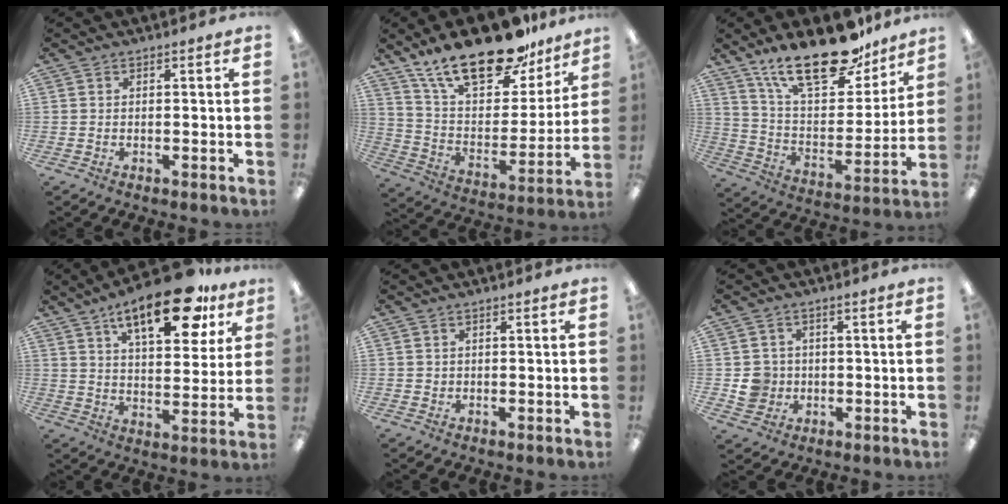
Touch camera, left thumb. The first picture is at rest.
{"total": 23.9, "force": [17.4, 10.1, 12.9], "torque": [-0.214, -0.111, 0.304]}
{"total": 24.1, "force": [17.3, 9.7, 13.6], "torque": [-0.221, -0.104, 0.301]}
{"total": 19.4, "force": [11.9, 7.8, 13.2], "torque": [-0.188, -0.057, 0.188]}
{"total": 0.7, "force": [0.3, 0.6, -0.1], "torque": [0.003, 0.003, 0.005]}
{"total": 5.5, "force": [-0.4, 5.4, 1.0], "torque": [-0.011, 0.010, -0.004]}